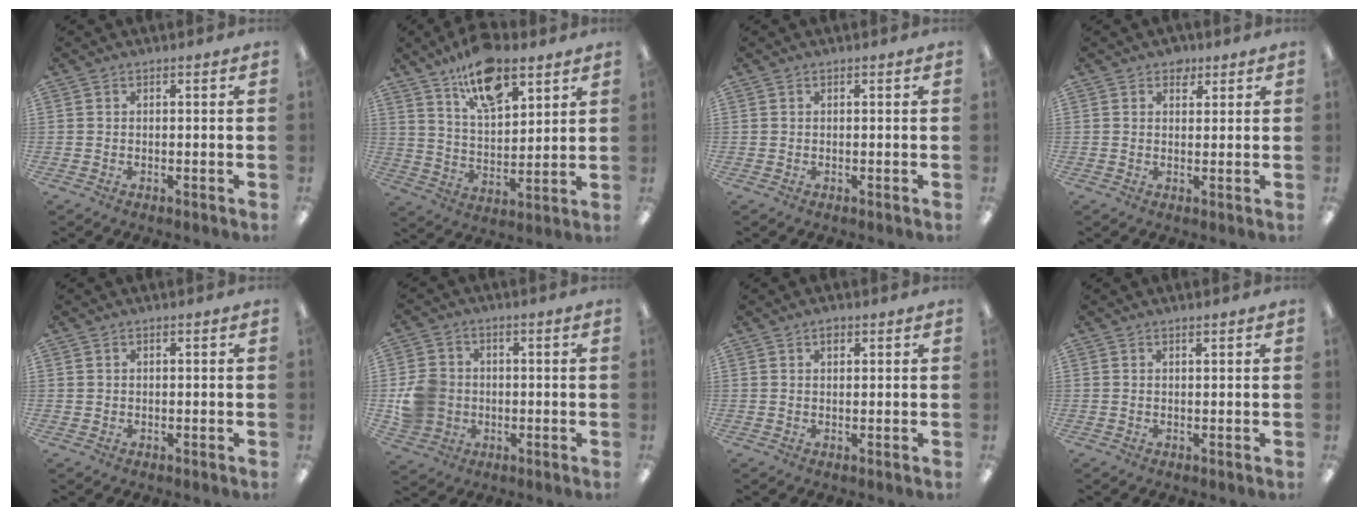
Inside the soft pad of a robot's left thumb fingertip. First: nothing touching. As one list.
[{"total": 14.9, "force": [10.0, 6.5, 8.9], "torque": [-0.146, -0.043, 0.174]}, {"total": 0.0}, {"total": 2.9, "force": [2.0, 1.9, 1.0], "torque": [0.001, -0.005, 0.032]}, {"total": 0.6, "force": [0.3, 0.6, 0.0], "torque": [0.000, 0.004, 0.005]}, {"total": 8.9, "force": [-0.8, 8.1, 3.7], "torque": [-0.069, 0.015, -0.010]}, {"total": 1.6, "force": [1.0, 0.9, 0.9], "torque": [-0.012, -0.001, 0.017]}, {"total": 0.7, "force": [0.6, 0.1, 0.4], "torque": [-0.007, 0.001, 0.010]}]